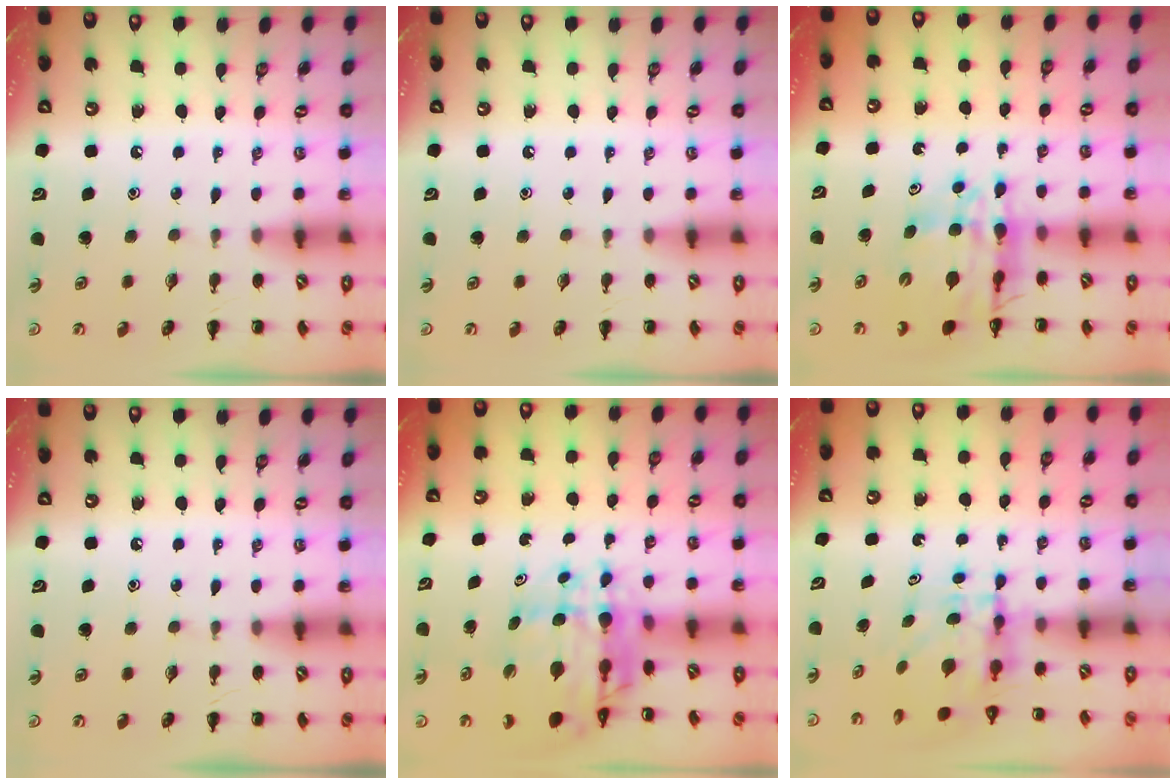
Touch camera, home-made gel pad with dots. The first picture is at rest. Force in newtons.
{"total": 0.0}
{"total": 12.4, "press": 11.7, "slide": 3.9}
{"total": 0.0}
{"total": 9.3, "press": 8.7, "slide": 3.2}
{"total": 4.6, "press": 4.6, "slide": 0.5}